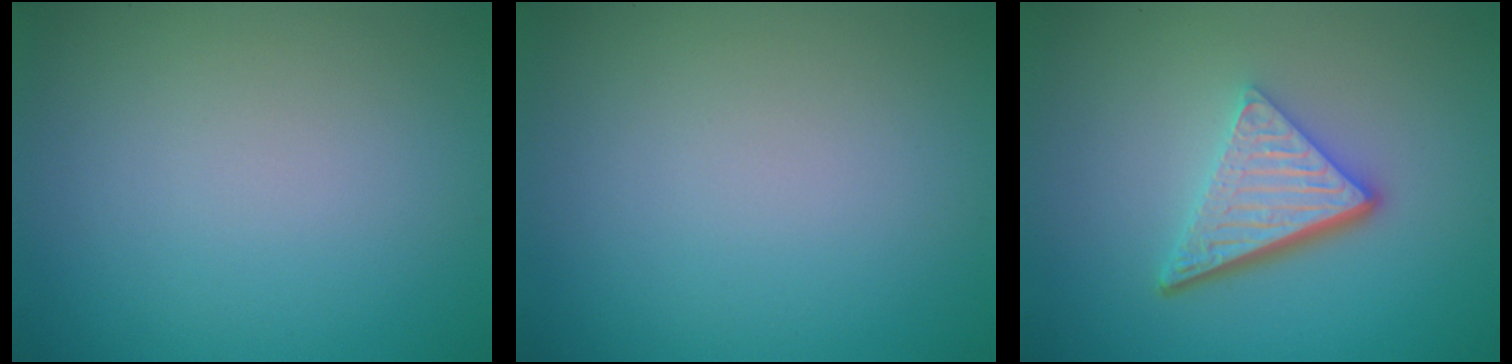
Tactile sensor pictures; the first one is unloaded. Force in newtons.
{"total": 0.0}
{"total": 5.4, "press": 3.6, "slide": 4.0}